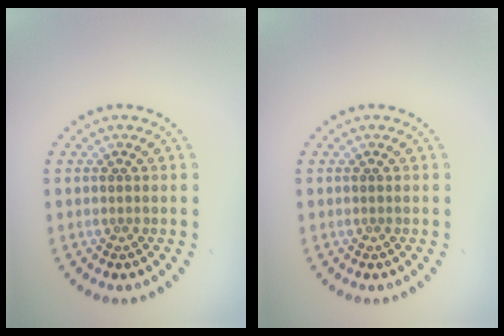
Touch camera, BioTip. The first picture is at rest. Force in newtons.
{"total": 0.0}